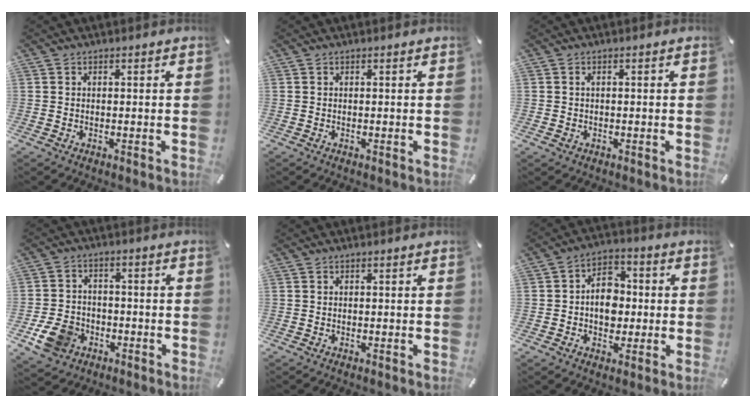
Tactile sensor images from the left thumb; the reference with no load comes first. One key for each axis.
{"total": 0.0}
{"total": 1.1, "fx": -0.1, "fy": 0.7, "fz": 0.8, "tx": -0.017, "ty": 0.004, "tz": -0.005}
{"total": 9.0, "fx": -3.7, "fy": 7.2, "fz": 4.0, "tx": -0.085, "ty": 0.023, "tz": -0.066}
{"total": 0.0}
{"total": 8.7, "fx": -0.7, "fy": 7.0, "fz": 5.1, "tx": -0.083, "ty": 0.014, "tz": -0.013}